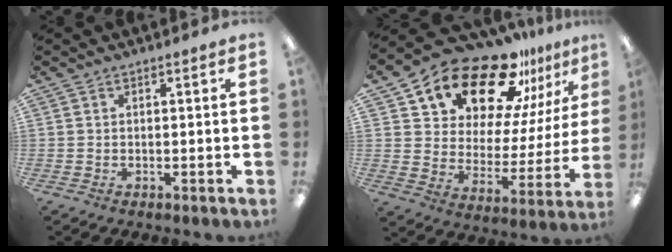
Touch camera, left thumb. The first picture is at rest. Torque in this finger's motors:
{"motor_torque": [2.29, 2.30, 1.38, -1.39, 0.12]}